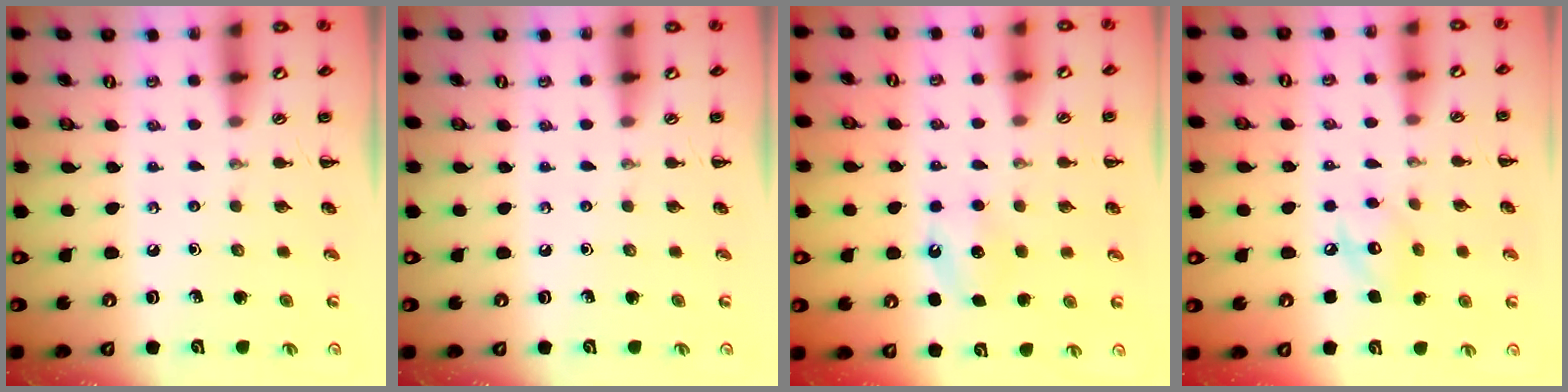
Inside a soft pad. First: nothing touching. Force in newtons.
{"total": 0.0}
{"total": 4.6, "press": 4.5, "slide": 1.3}
{"total": 7.0, "press": 6.9, "slide": 1.0}